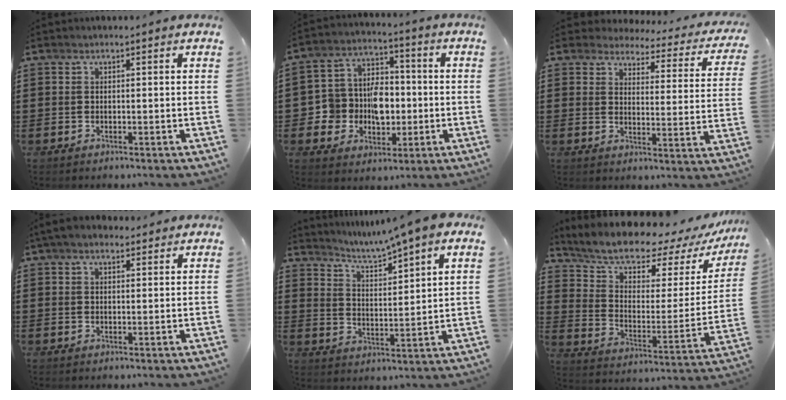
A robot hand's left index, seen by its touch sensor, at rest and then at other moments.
{"total": 9.0, "force": [-1.3, 8.0, 4.0], "torque": [-0.107, 0.020, -0.017]}
{"total": 3.3, "force": [3.2, 0.8, 0.7], "torque": [-0.028, -0.024, 0.049]}
{"total": 3.0, "force": [2.1, 1.3, 1.7], "torque": [-0.038, 0.008, 0.038]}
{"total": 5.2, "force": [4.6, -0.7, 2.3], "torque": [-0.067, -0.034, 0.071]}
{"total": 9.4, "force": [8.4, 2.6, 3.2], "torque": [-0.084, -0.067, 0.140]}